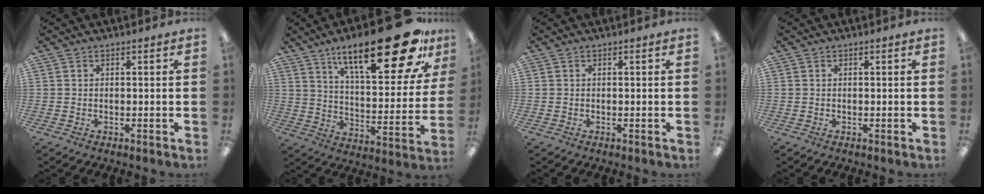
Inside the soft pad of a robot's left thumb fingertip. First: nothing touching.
{"total": 26.7, "force": [16.9, 8.2, 19.0], "torque": [-0.280, -0.099, 0.269]}
{"total": 0.0}
{"total": 0.0}